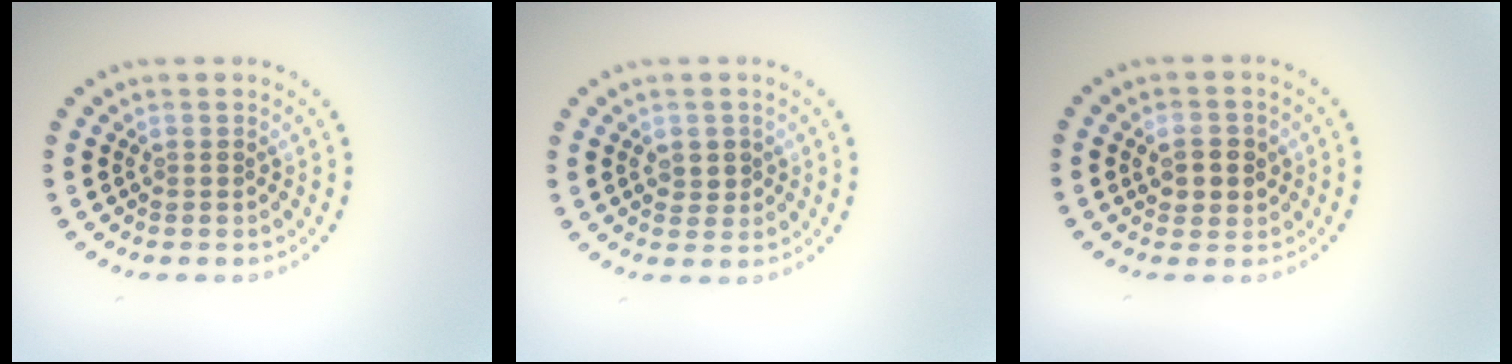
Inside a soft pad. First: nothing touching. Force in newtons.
{"total": 1.1, "press": 1.1, "slide": 0.3}
{"total": 2.5, "press": 2.5, "slide": 0.5}